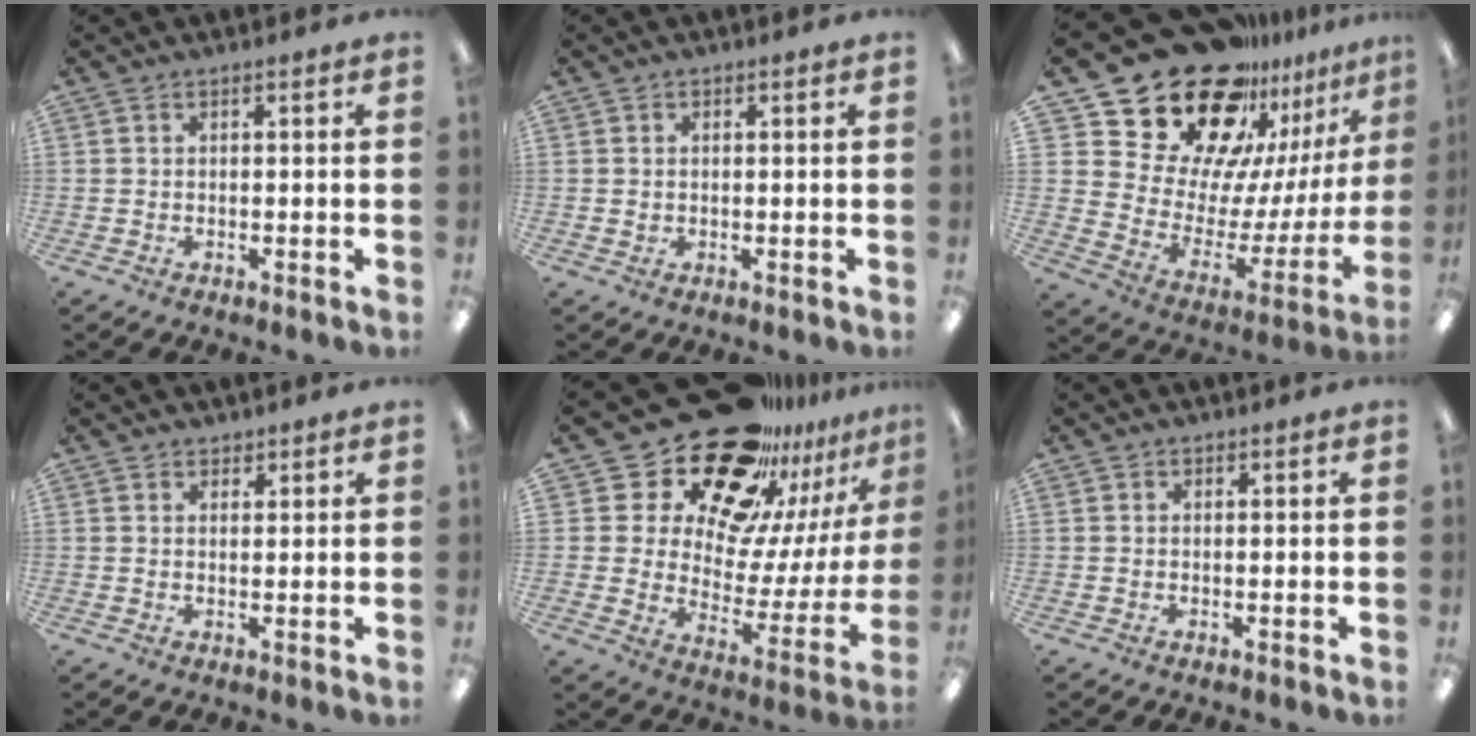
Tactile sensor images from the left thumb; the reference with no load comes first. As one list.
[{"total": 0.8, "force": [0.2, 0.8, 0.0], "torque": [-0.001, 0.004, 0.003]}, {"total": 29.2, "force": [21.4, 15.3, 12.8], "torque": [-0.229, -0.170, 0.408]}, {"total": 1.5, "force": [1.3, 0.7, 0.0], "torque": [0.001, -0.001, 0.026]}, {"total": 24.7, "force": [19.4, 11.6, 10.0], "torque": [-0.172, -0.142, 0.351]}, {"total": 0.0}]